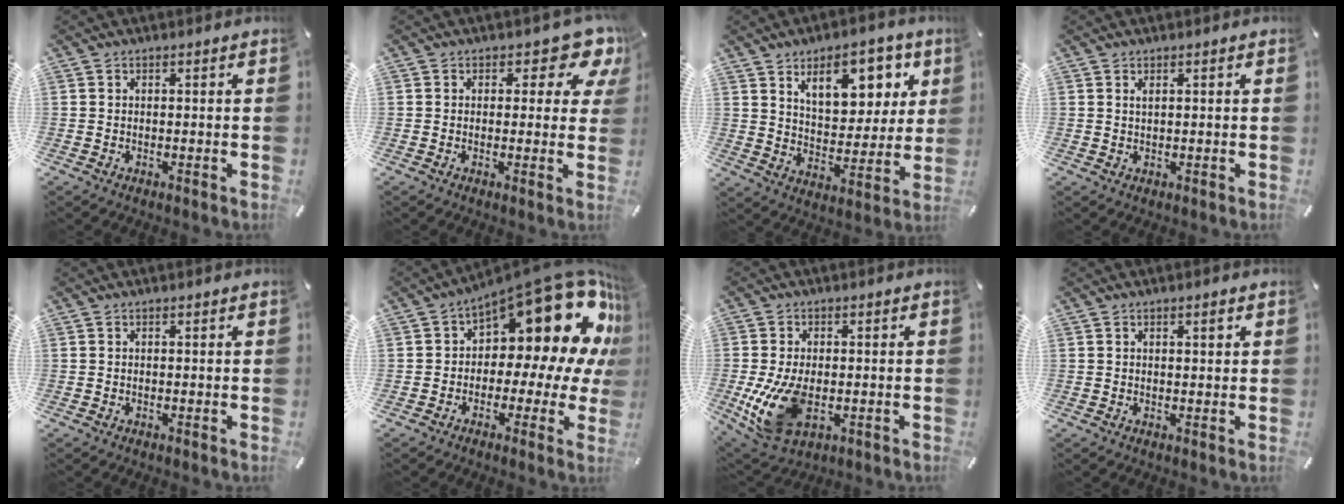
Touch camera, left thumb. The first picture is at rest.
{"total": 8.1, "force": [4.5, 4.0, 5.3], "torque": [-0.050, -0.030, 0.070]}
{"total": 14.2, "force": [8.1, 7.8, 8.7], "torque": [-0.117, -0.034, 0.137]}
{"total": 1.0, "force": [0.5, 0.4, 0.8], "torque": [-0.016, 0.000, 0.010]}
{"total": 0.0}
{"total": 21.0, "force": [9.5, 10.1, 15.8], "torque": [-0.203, -0.085, 0.159]}
{"total": 12.3, "force": [-2.0, 7.7, 9.3], "torque": [-0.206, -0.012, -0.032]}
{"total": 1.5, "force": [0.7, 0.5, 1.2], "torque": [-0.023, 0.002, 0.011]}